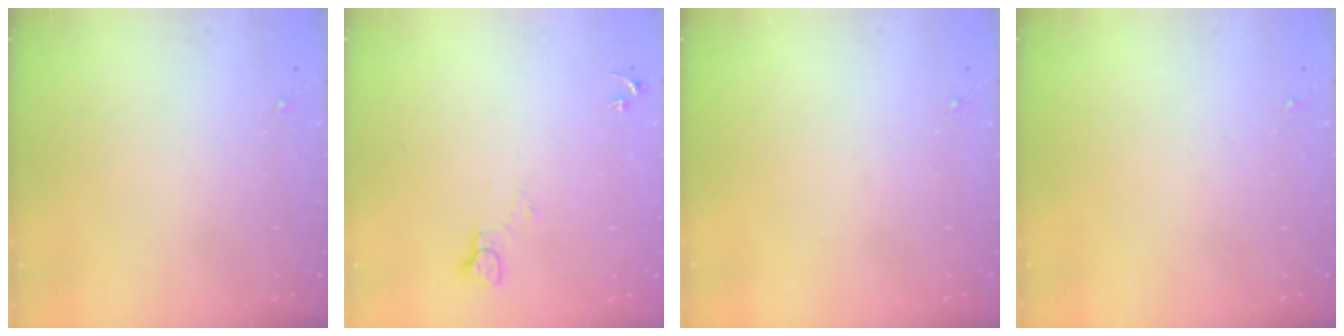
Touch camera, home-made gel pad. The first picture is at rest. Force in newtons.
{"total": 4.2, "press": 4.1, "slide": 0.4}
{"total": 0.0}
{"total": 0.0}